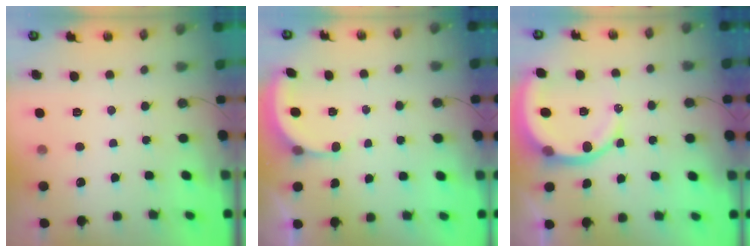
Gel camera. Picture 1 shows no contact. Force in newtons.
{"total": 2.5, "press": 2.5, "slide": 0.4}
{"total": 10.1, "press": 10.0, "slide": 1.3}